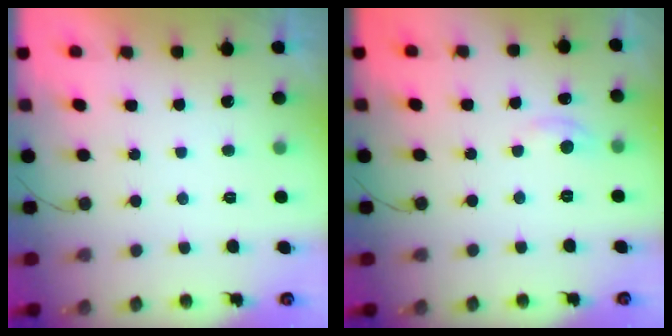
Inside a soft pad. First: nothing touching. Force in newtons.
{"total": 3.1, "press": 3.1, "slide": 0.4}